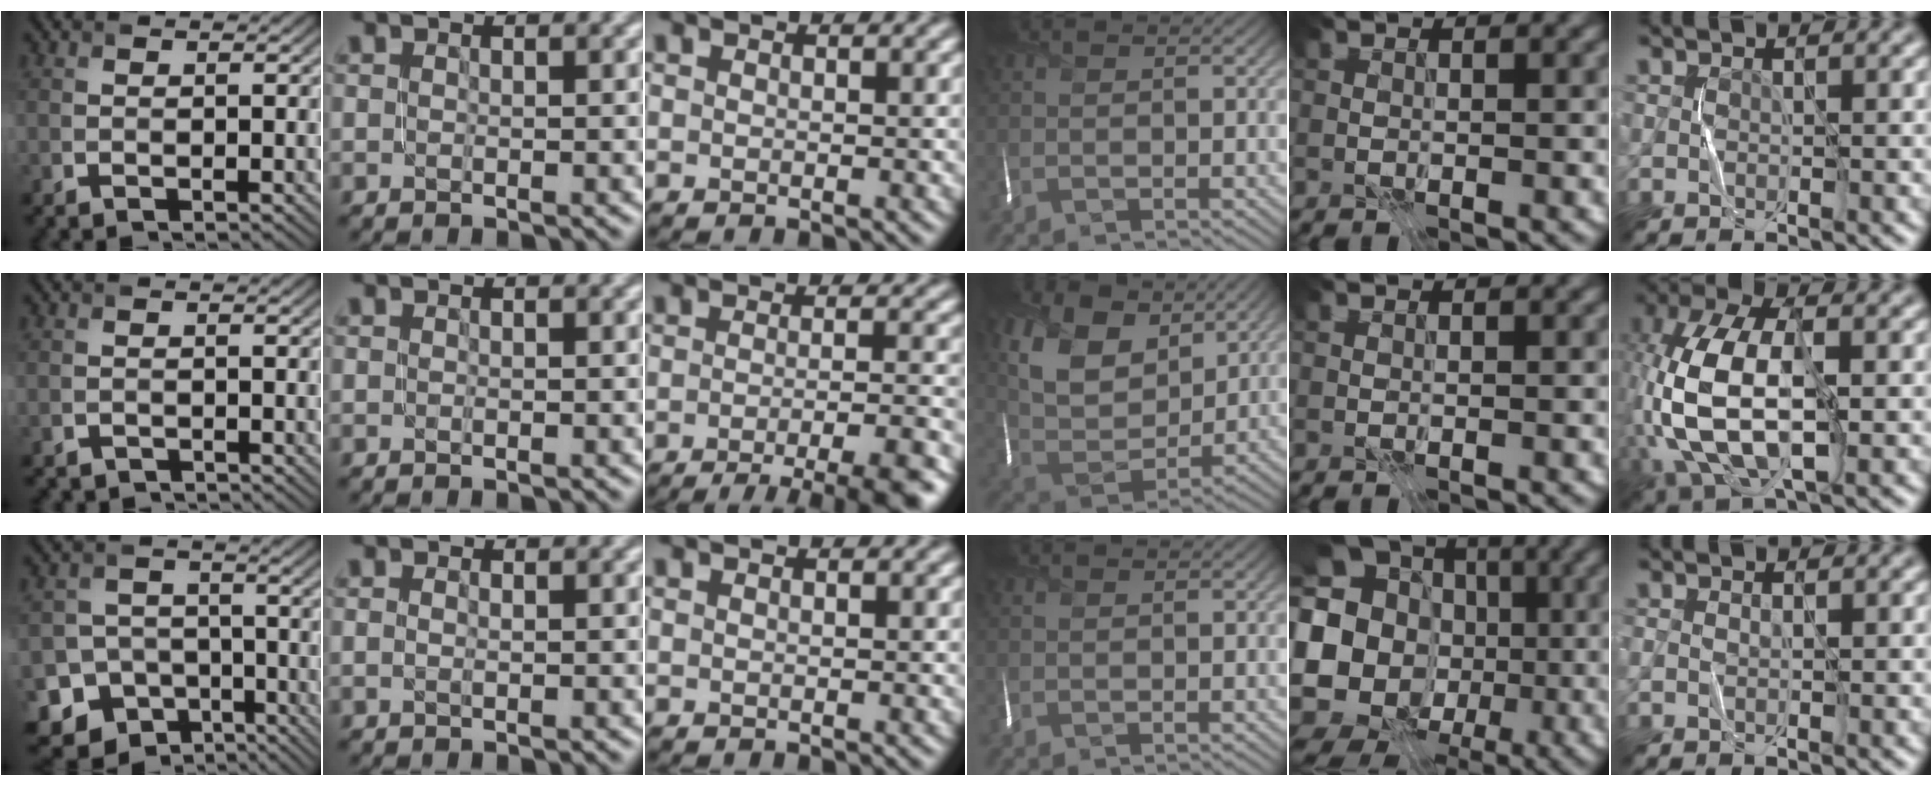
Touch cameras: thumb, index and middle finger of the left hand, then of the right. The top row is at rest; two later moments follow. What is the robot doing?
{"motion": "fold", "object": "scarf"}